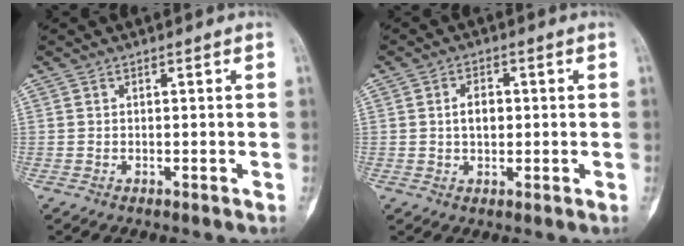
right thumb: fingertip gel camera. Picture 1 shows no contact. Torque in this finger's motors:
{"motor_torque": [0.80, 0.57, 0.24, -0.24, 0.22]}